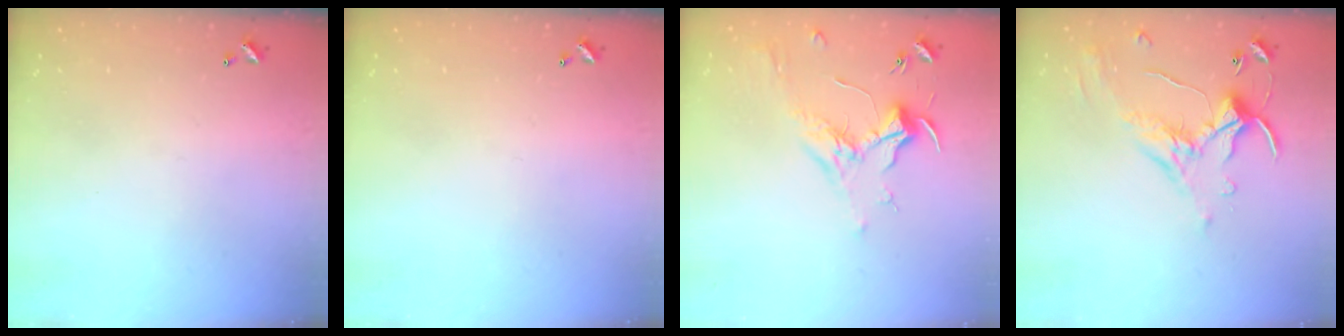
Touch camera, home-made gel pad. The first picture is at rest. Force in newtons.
{"total": 0.0}
{"total": 1.7, "press": 1.5, "slide": 0.8}
{"total": 1.1, "press": 0.4, "slide": 1.0}